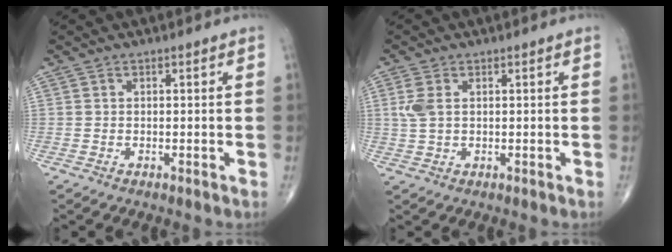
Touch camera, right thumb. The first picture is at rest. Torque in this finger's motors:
{"motor_torque": [0.03, 0.03, 0.37, 0.31, 0.02]}